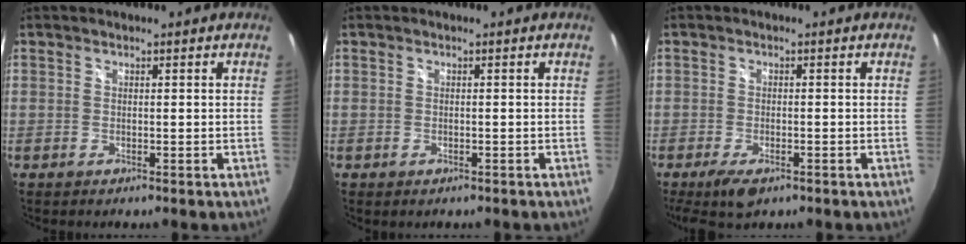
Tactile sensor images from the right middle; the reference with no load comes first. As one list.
[{"total": 0.6, "force": [-0.4, 0.4, 0.2], "torque": [-0.004, -0.004, -0.007]}, {"total": 5.8, "force": [-3.7, 2.3, 3.8], "torque": [-0.087, -0.021, -0.062]}]